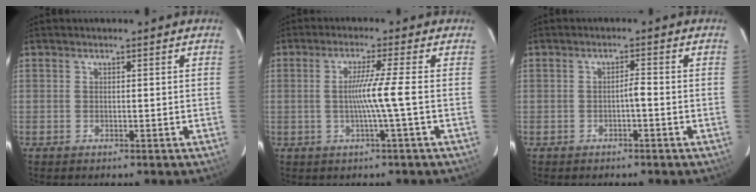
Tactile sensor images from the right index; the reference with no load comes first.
{"total": 5.2, "force": [-0.5, -1.7, 4.8], "torque": [-0.091, -0.003, -0.009]}
{"total": 1.5, "force": [-0.6, 0.1, 1.3], "torque": [-0.021, 0.002, -0.012]}